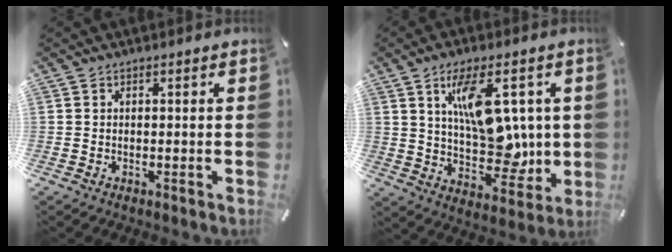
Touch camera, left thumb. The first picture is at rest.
{"total": 15.3, "force": [5.3, 8.3, 11.7], "torque": [-0.172, -0.020, 0.095]}